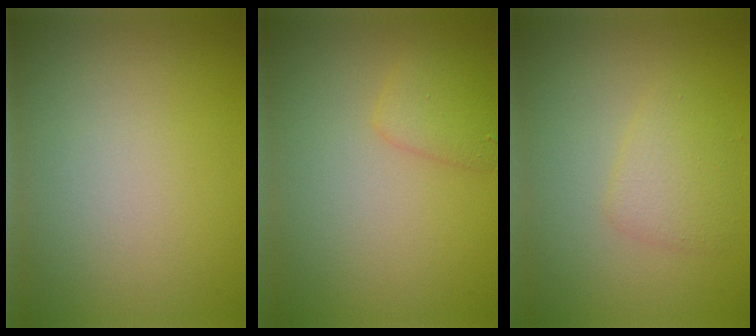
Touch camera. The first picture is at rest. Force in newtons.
{"total": 1.8, "press": 1.8, "slide": 0.2}
{"total": 2.1, "press": 2.1, "slide": 0.0}